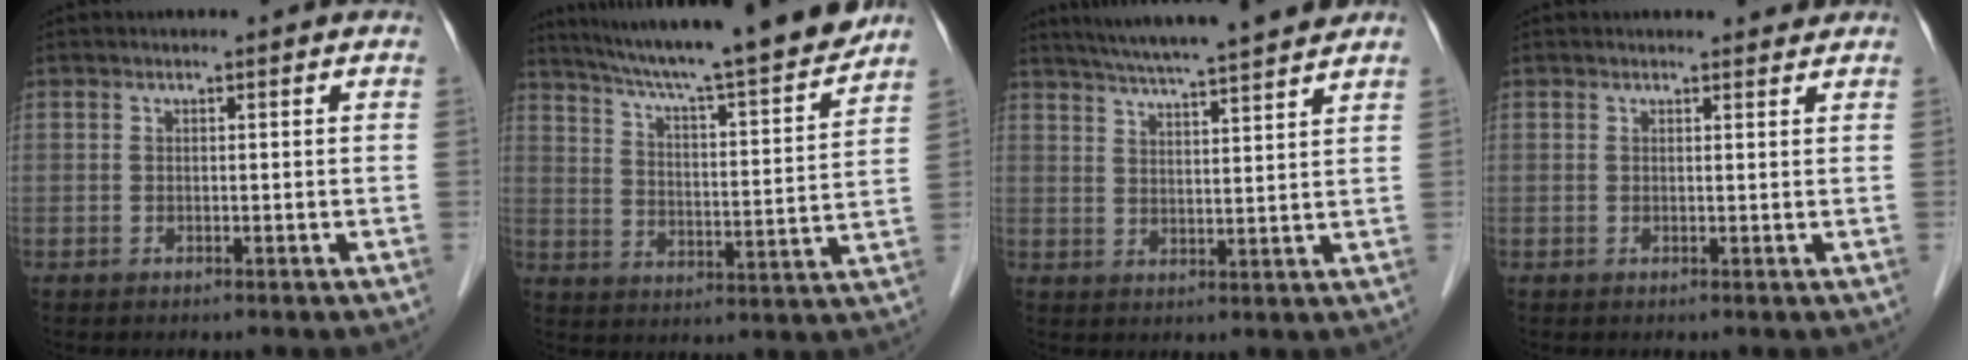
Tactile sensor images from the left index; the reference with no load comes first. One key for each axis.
{"total": 20.2, "fx": 17.9, "fy": -0.3, "fz": 9.2, "tx": -0.148, "ty": -0.018, "tz": 0.262}
{"total": 14.7, "fx": 13.0, "fy": -0.1, "fz": 6.9, "tx": -0.116, "ty": 0.019, "tz": 0.183}
{"total": 2.1, "fx": 2.1, "fy": 0.4, "fz": 0.2, "tx": -0.007, "ty": 0.000, "tz": 0.021}